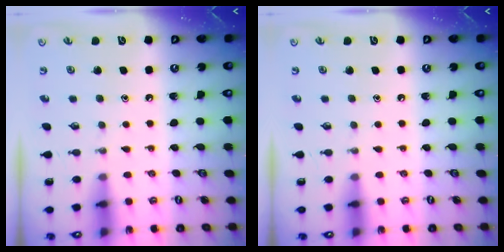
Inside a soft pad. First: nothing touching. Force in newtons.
{"total": 0.0}